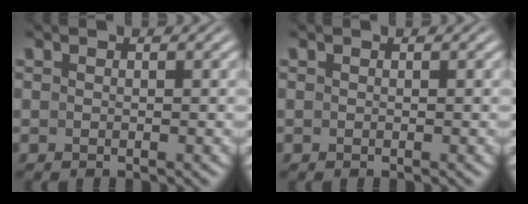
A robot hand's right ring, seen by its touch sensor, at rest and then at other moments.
{"total": 0.0}